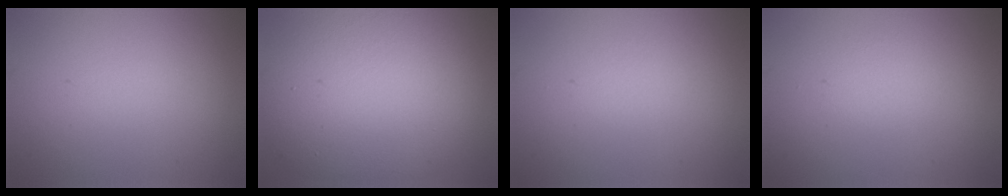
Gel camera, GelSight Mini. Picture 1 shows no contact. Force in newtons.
{"total": 12.9, "press": 12.9, "slide": 1.1}
{"total": 0.6, "press": 0.6, "slide": 0.1}
{"total": 1.0, "press": 1.0, "slide": 0.0}